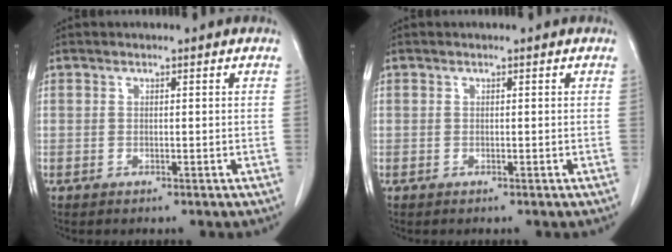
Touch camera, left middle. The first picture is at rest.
{"total": 0.0}